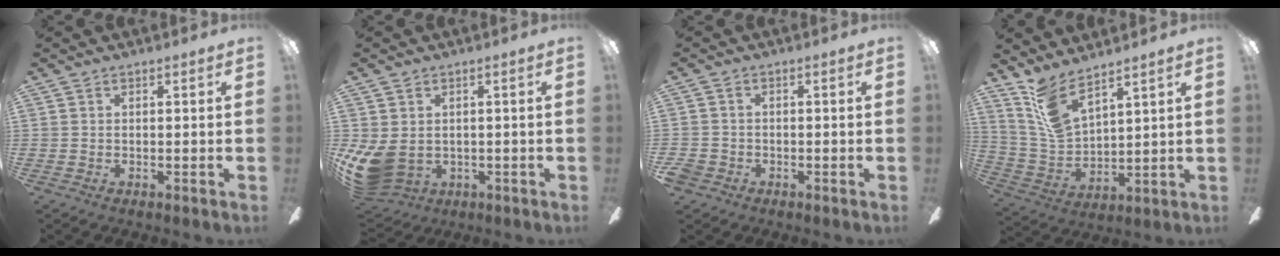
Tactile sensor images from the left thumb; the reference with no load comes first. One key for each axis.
{"total": 8.4, "fx": -1.3, "fy": 6.3, "fz": 5.3, "tx": -0.117, "ty": 0.002, "tz": -0.019}
{"total": 2.4, "fx": -1.5, "fy": 1.8, "fz": 0.6, "tx": -0.016, "ty": 0.006, "tz": -0.032}
{"total": 10.8, "fx": 8.5, "fy": 3.6, "fz": 5.6, "tx": -0.143, "ty": -0.040, "tz": 0.164}